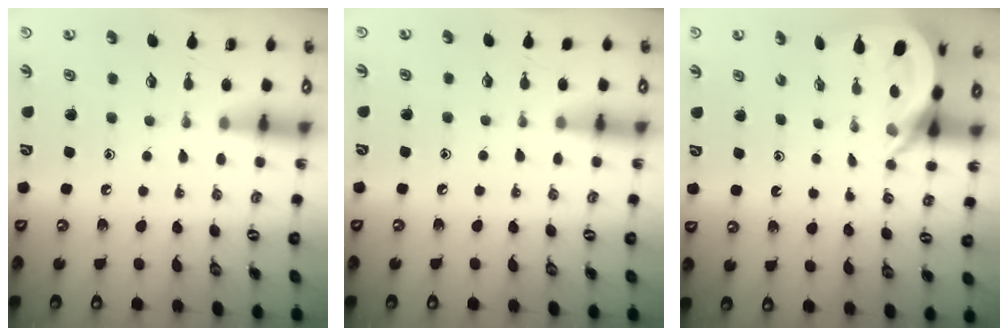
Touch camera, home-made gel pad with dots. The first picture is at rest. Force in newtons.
{"total": 3.5, "press": 3.5, "slide": 0.5}
{"total": 4.6, "press": 4.6, "slide": 0.5}